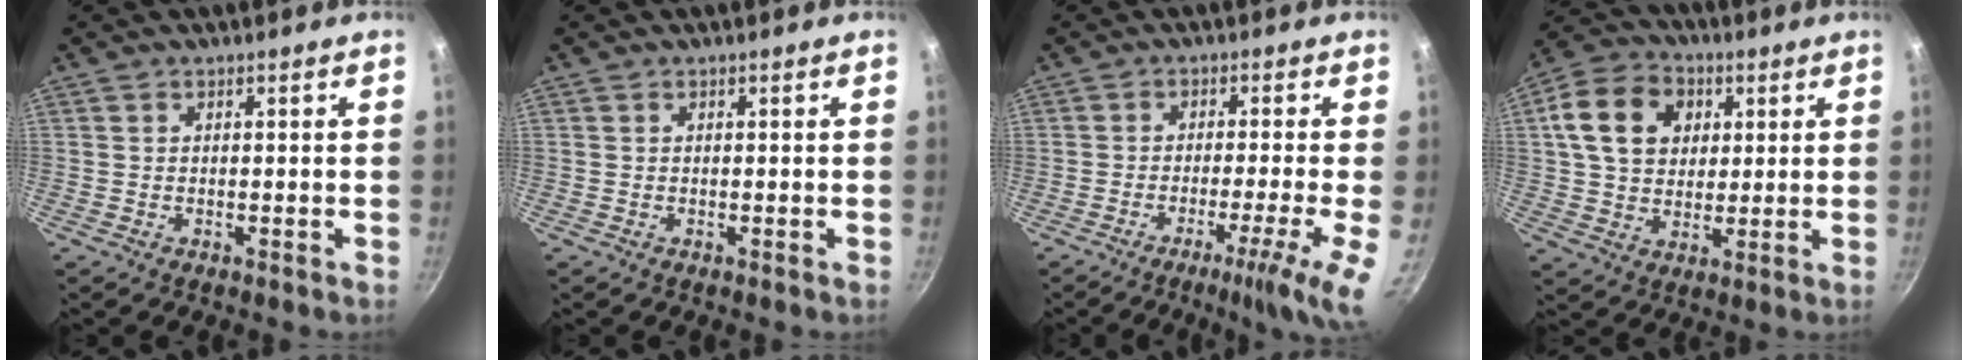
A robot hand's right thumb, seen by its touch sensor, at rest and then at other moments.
{"total": 0.0}
{"total": 8.6, "force": [-3.2, 0.0, 8.0], "torque": [-0.124, 0.006, -0.051]}
{"total": 13.8, "force": [3.7, 10.7, 7.8], "torque": [-0.120, 0.007, 0.052]}